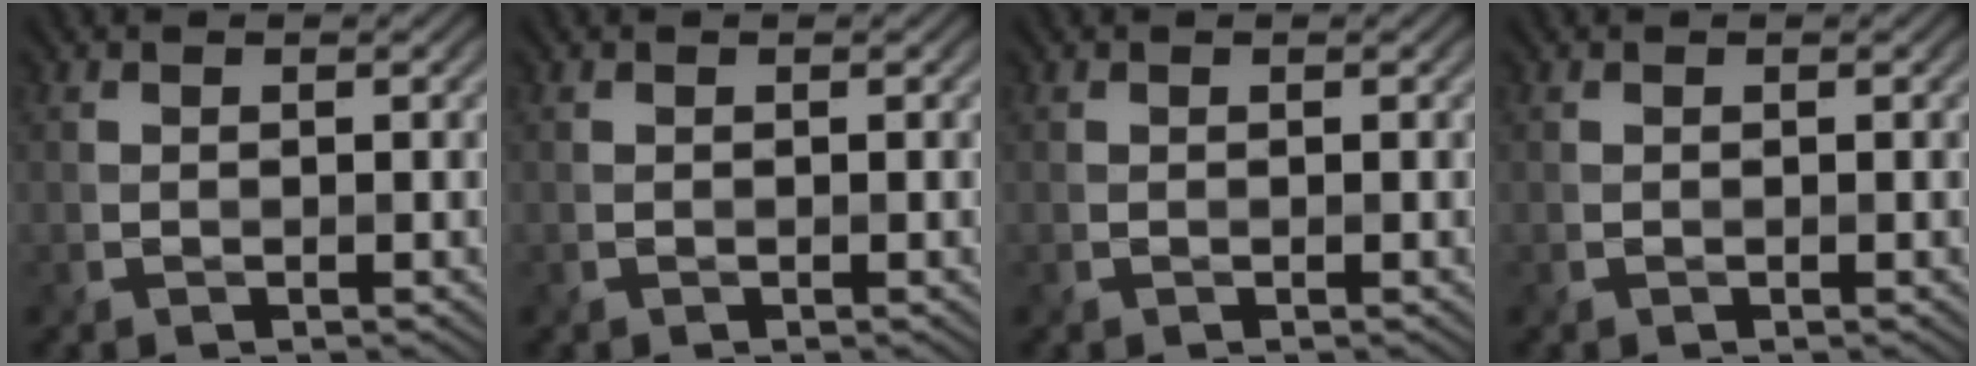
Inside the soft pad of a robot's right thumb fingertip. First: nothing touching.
{"total": 0.0}
{"total": 0.0}
{"total": 0.0}